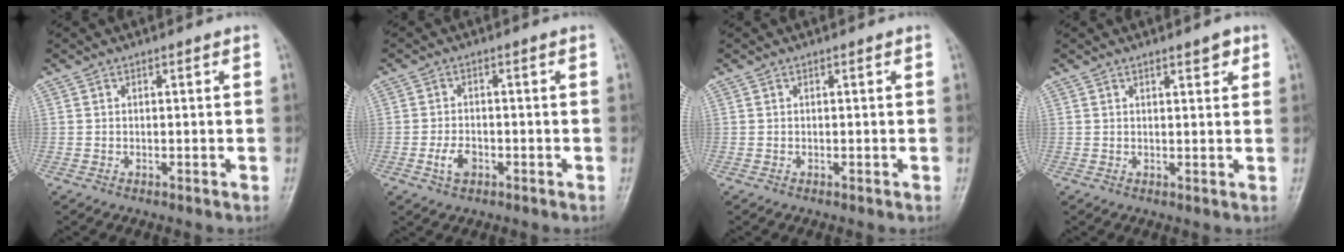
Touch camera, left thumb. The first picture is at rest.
{"total": 3.4, "force": [-1.4, 2.1, 2.3], "torque": [-0.043, 0.008, -0.025]}
{"total": 0.0}
{"total": 2.6, "force": [1.6, 0.8, 1.9], "torque": [-0.018, -0.007, 0.020]}